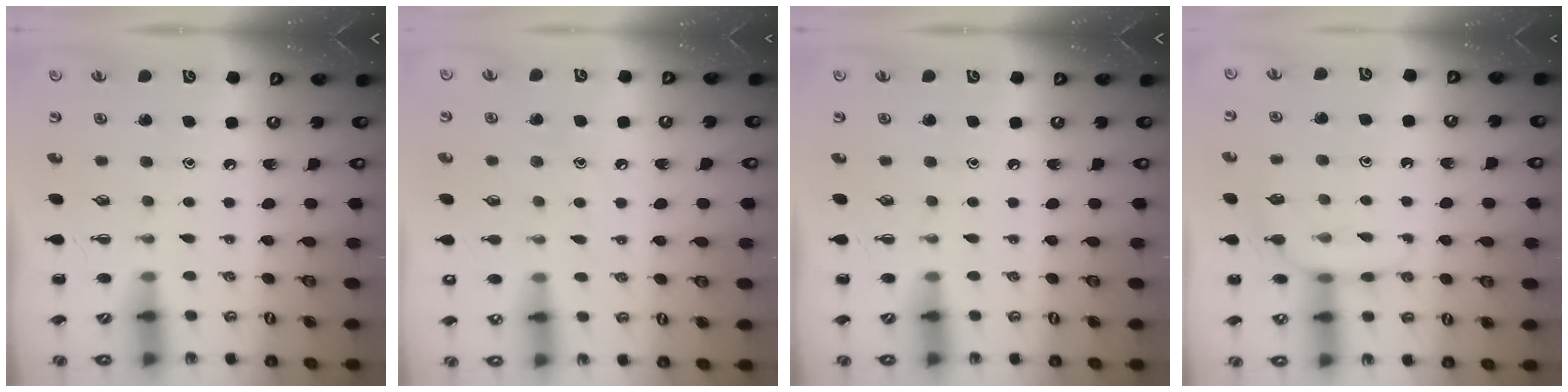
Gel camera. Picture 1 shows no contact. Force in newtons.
{"total": 7.9, "press": 7.7, "slide": 2.0}
{"total": 0.0}
{"total": 8.4, "press": 8.2, "slide": 1.6}